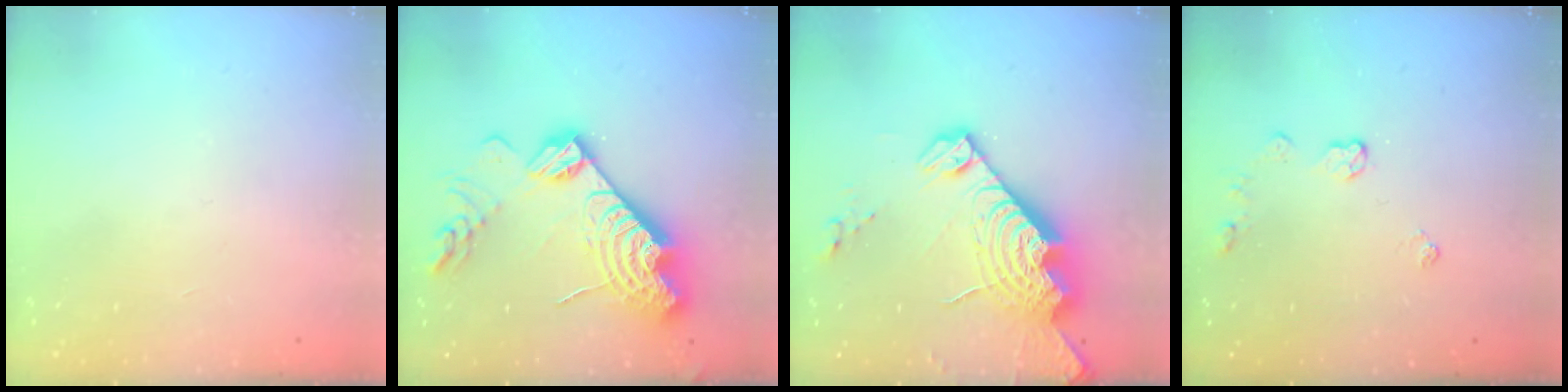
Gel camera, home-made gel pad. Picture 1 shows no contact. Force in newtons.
{"total": 25.2, "press": 25.1, "slide": 2.4}
{"total": 21.8, "press": 21.7, "slide": 2.0}
{"total": 3.6, "press": 3.6, "slide": 0.4}